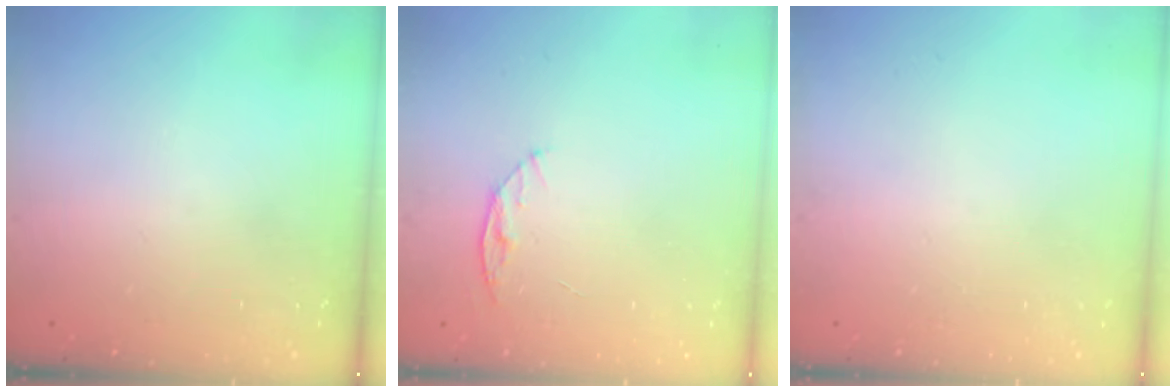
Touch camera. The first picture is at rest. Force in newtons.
{"total": 5.1, "press": 5.1, "slide": 0.5}
{"total": 0.0}